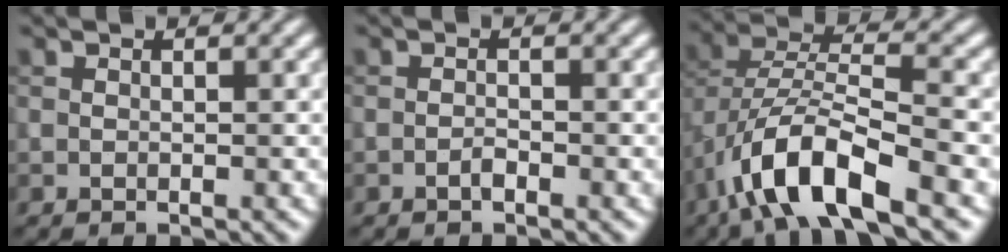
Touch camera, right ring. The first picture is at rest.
{"total": 0.8, "force": [-0.5, 0.2, 0.6], "torque": [-0.012, 0.001, -0.011]}
{"total": 9.0, "force": [-4.9, 3.0, 6.9], "torque": [-0.127, 0.006, -0.095]}